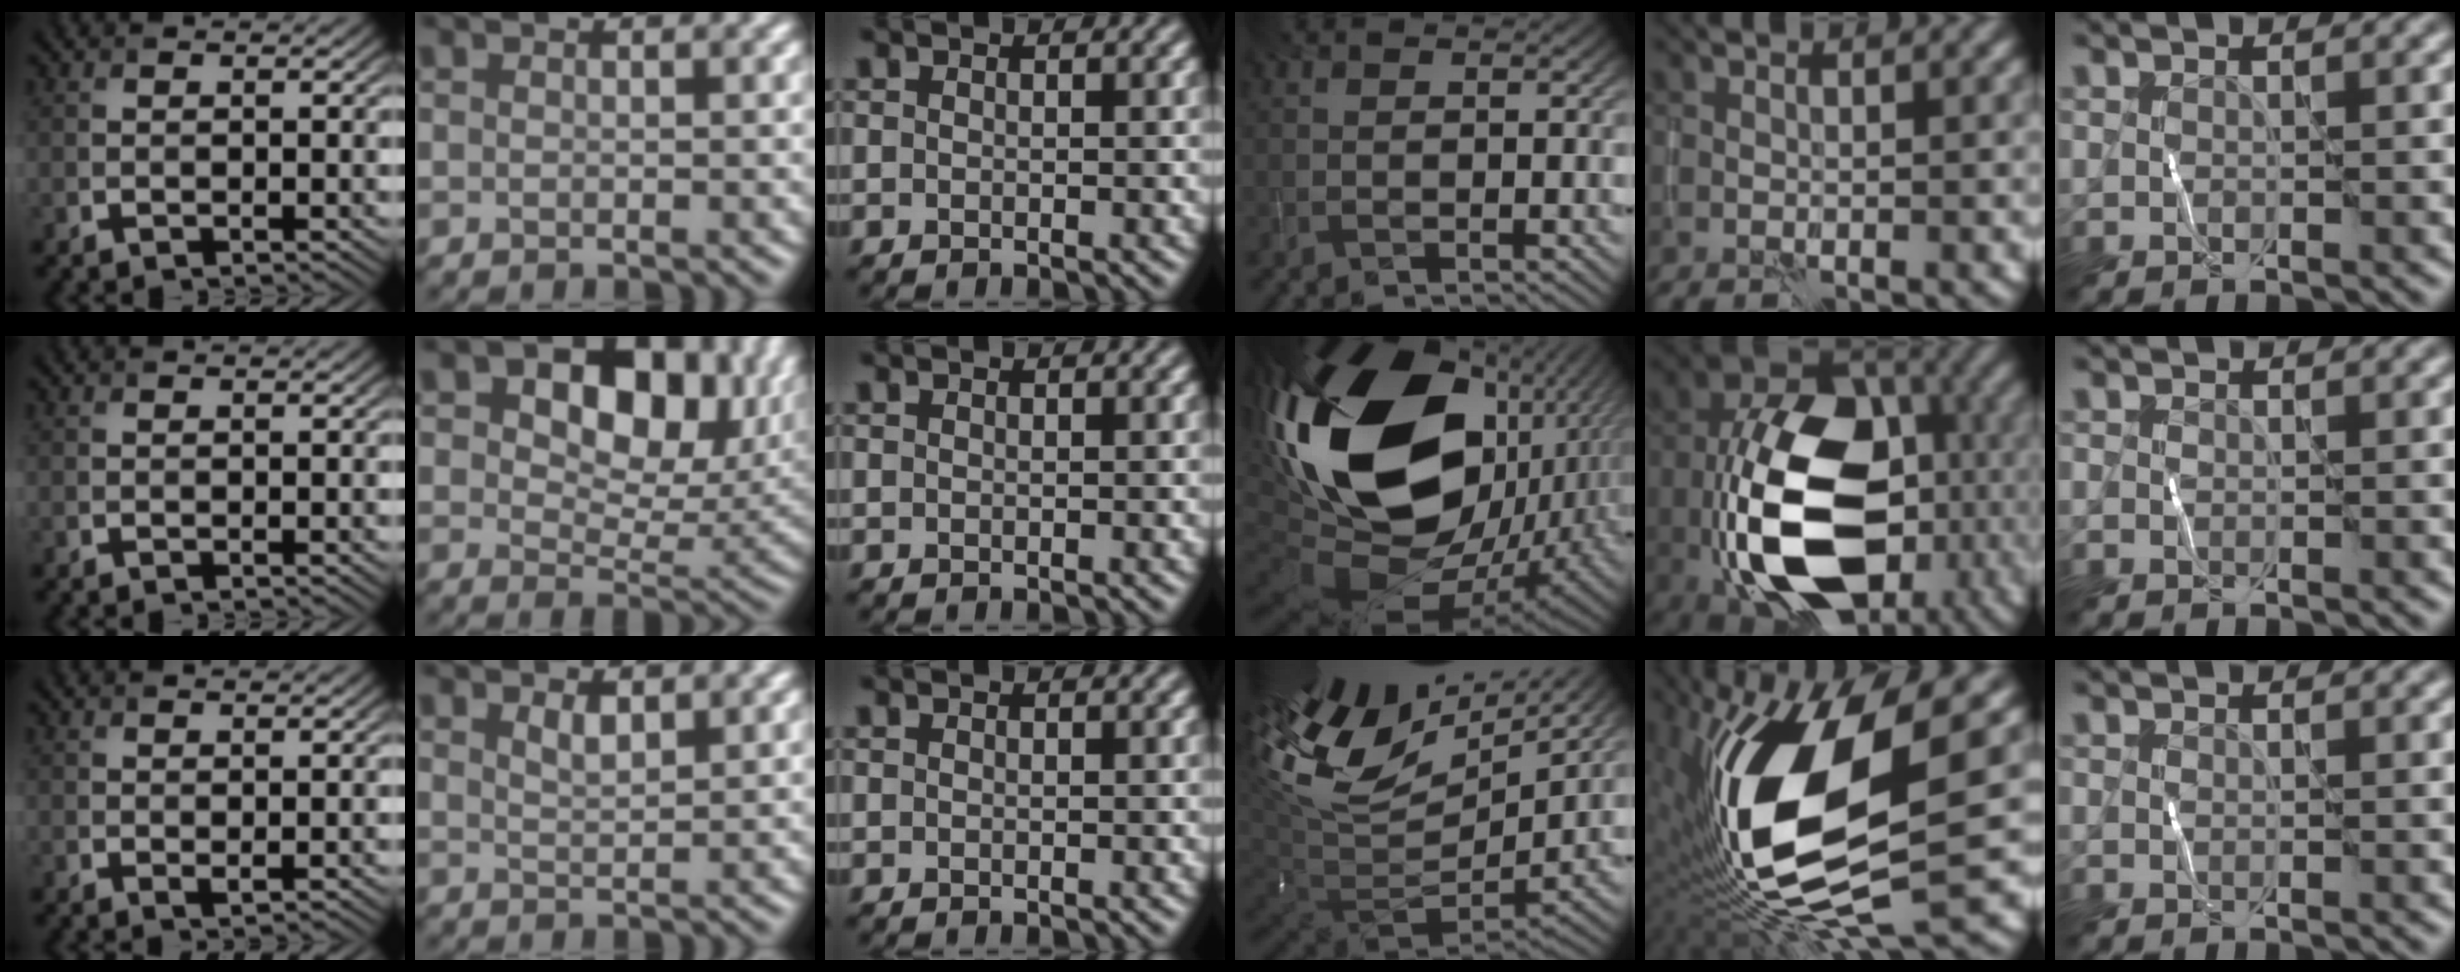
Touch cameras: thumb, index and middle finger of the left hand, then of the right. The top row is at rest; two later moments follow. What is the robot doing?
{"motion": "wipe", "object": "whiteboard"}